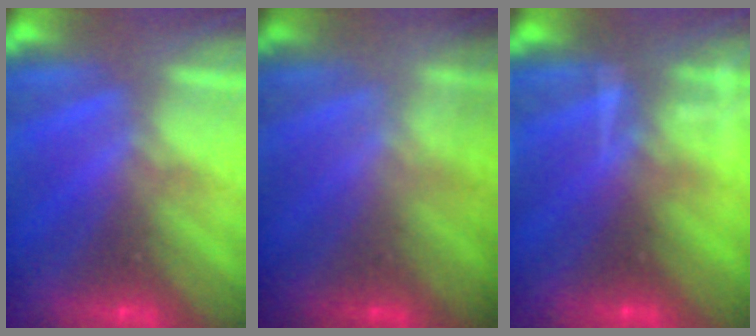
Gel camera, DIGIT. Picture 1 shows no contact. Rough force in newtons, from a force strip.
{"total": 1.8}
{"total": 7.0}